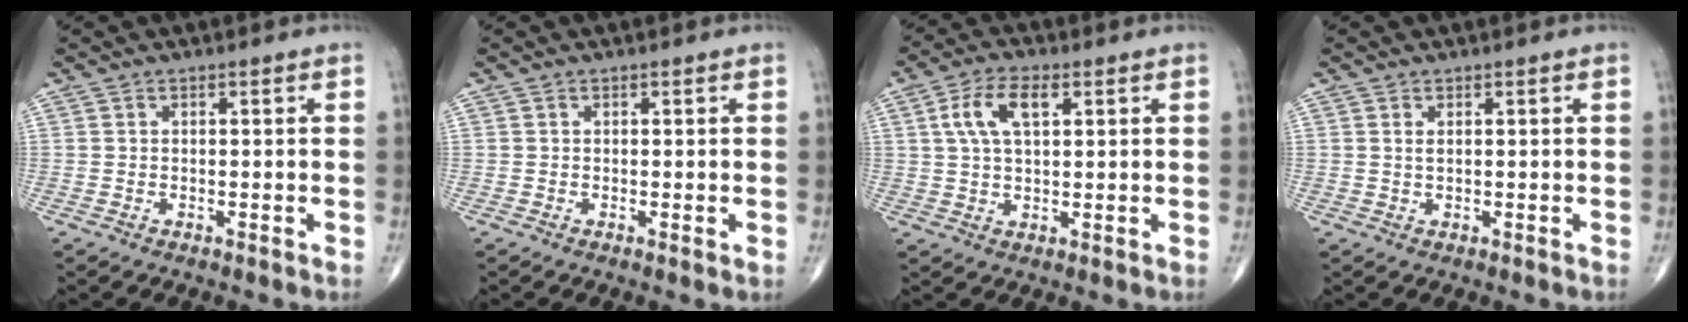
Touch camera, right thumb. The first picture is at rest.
{"total": 0.5, "force": [0.0, 0.1, 0.5], "torque": [-0.009, -0.003, -0.003]}
{"total": 7.9, "force": [2.6, 3.8, 6.4], "torque": [-0.128, 0.008, 0.048]}
{"total": 0.8, "force": [0.3, 0.3, 0.7], "torque": [-0.013, 0.000, 0.007]}